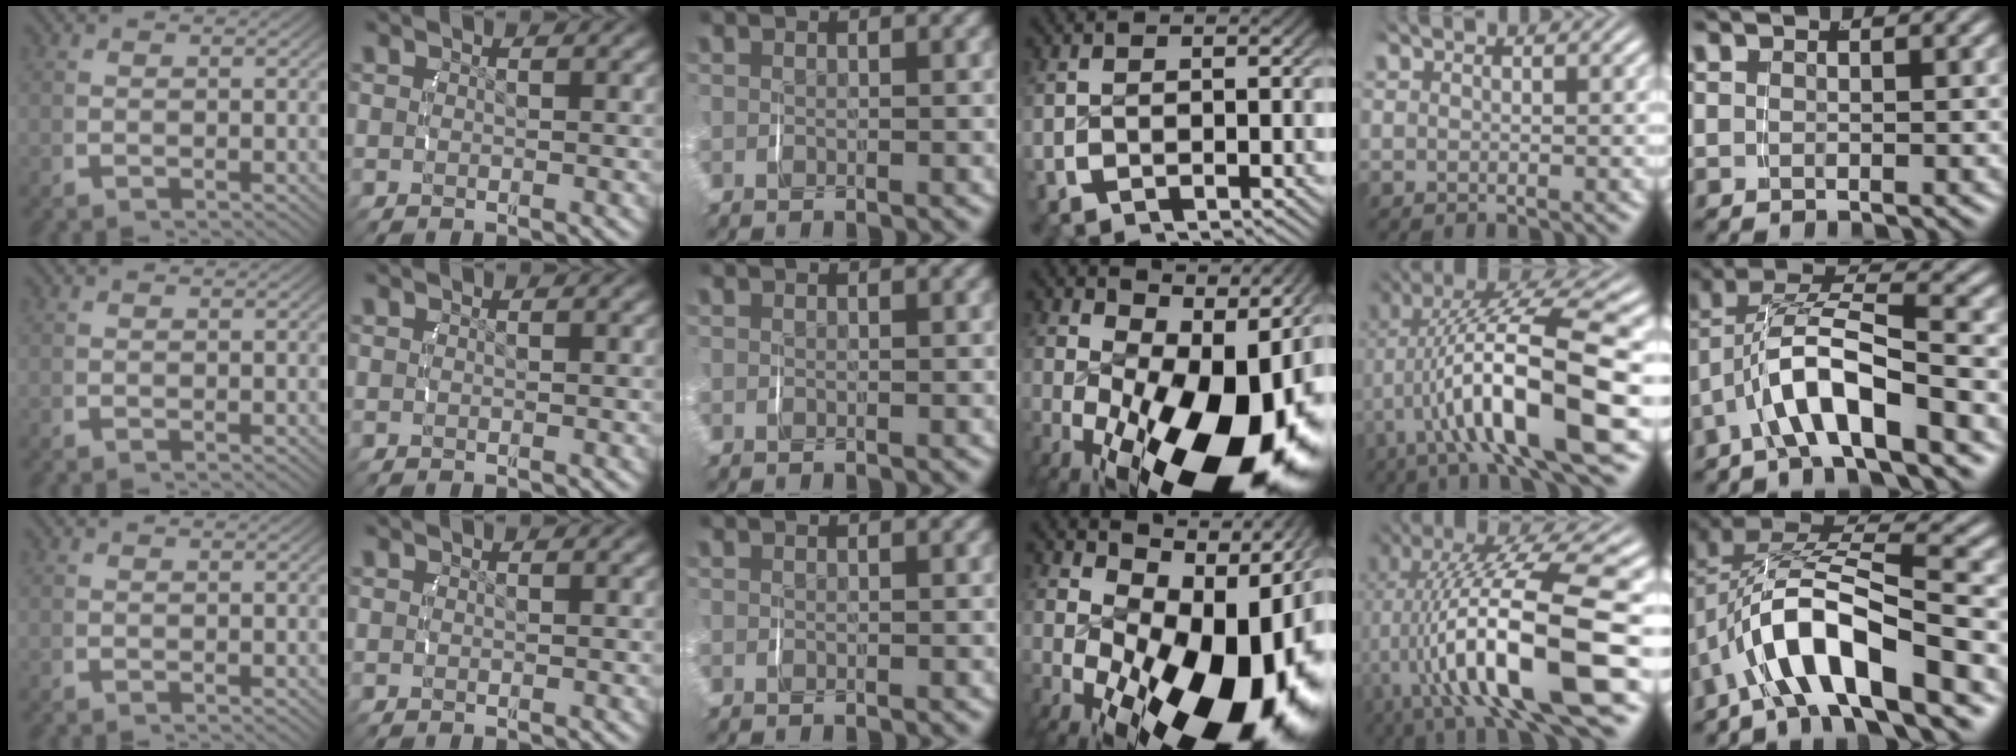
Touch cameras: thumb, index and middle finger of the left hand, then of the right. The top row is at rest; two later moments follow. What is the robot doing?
{"motion": "lift_and_place", "object": "camera"}